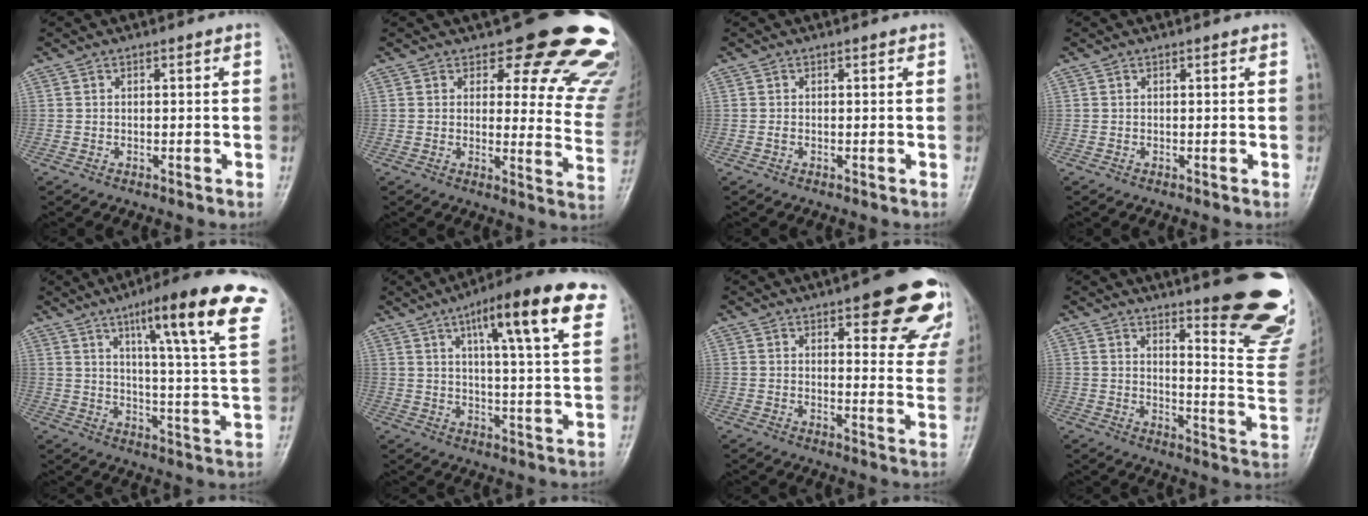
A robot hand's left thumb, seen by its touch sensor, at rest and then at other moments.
{"total": 18.9, "force": [15.0, 7.0, 9.2], "torque": [-0.048, -0.104, 0.155]}
{"total": 0.5, "force": [0.1, 0.3, 0.4], "torque": [-0.005, 0.000, -0.002]}
{"total": 0.0}
{"total": 22.4, "force": [12.1, 3.1, 18.6], "torque": [-0.240, -0.035, 0.162]}
{"total": 17.9, "force": [9.3, 3.4, 14.9], "torque": [-0.191, -0.022, 0.128]}
{"total": 16.7, "force": [9.9, 5.6, 12.2], "torque": [-0.105, -0.042, 0.111]}
{"total": 20.9, "force": [14.9, 4.3, 14.1], "torque": [-0.142, -0.121, 0.183]}